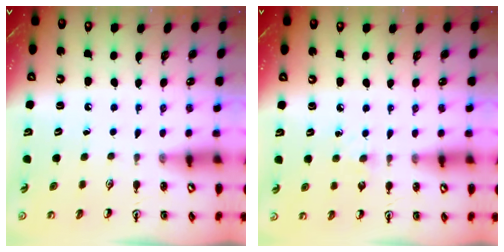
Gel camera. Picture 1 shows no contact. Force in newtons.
{"total": 6.0, "press": 5.9, "slide": 0.7}